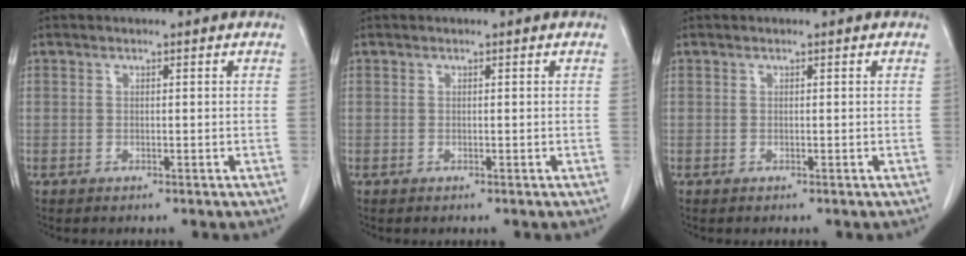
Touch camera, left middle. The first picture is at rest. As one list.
[{"total": 0.0}, {"total": 0.0}]